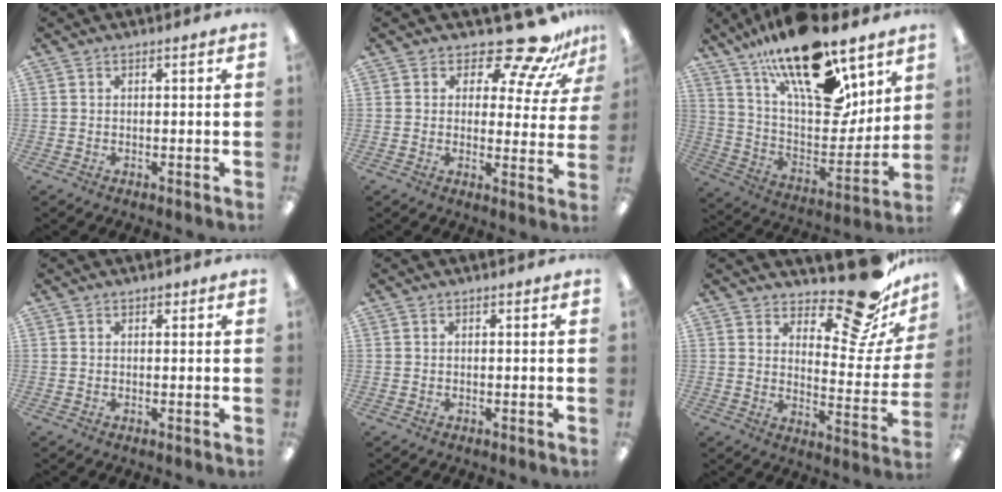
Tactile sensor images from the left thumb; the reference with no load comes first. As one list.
[{"total": 14.2, "force": [11.5, 4.7, 6.9], "torque": [-0.102, -0.084, 0.197]}, {"total": 24.4, "force": [16.6, 9.7, 15.0], "torque": [-0.255, -0.102, 0.286]}, {"total": 0.9, "force": [0.5, 0.6, 0.3], "torque": [0.001, -0.001, 0.008]}, {"total": 0.0}, {"total": 18.0, "force": [13.9, 6.2, 9.6], "torque": [-0.126, -0.111, 0.232]}]